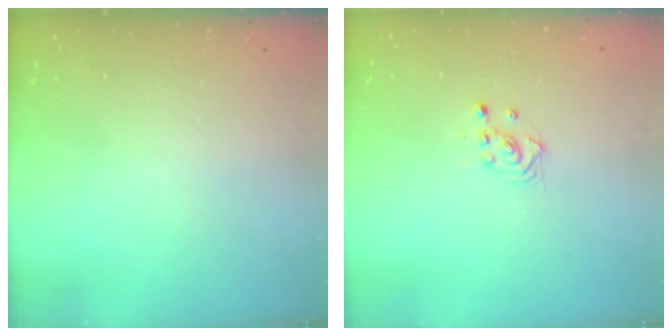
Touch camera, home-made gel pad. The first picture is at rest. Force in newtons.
{"total": 2.5, "press": 2.5, "slide": 0.3}